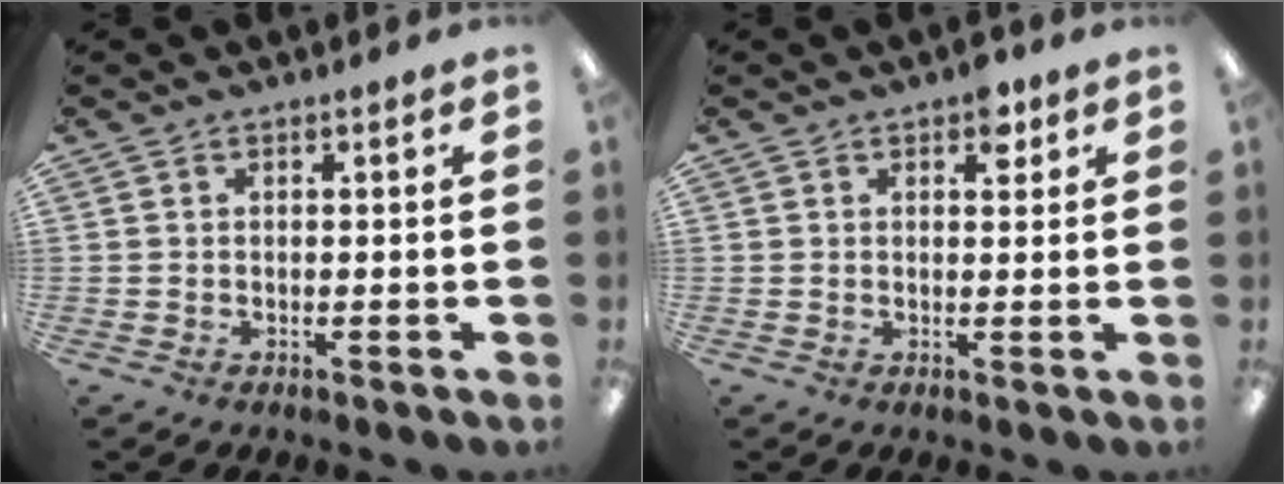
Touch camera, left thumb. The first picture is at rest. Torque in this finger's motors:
{"motor_torque": [0.34, 0.11, 0.32, -0.41, 0.00]}